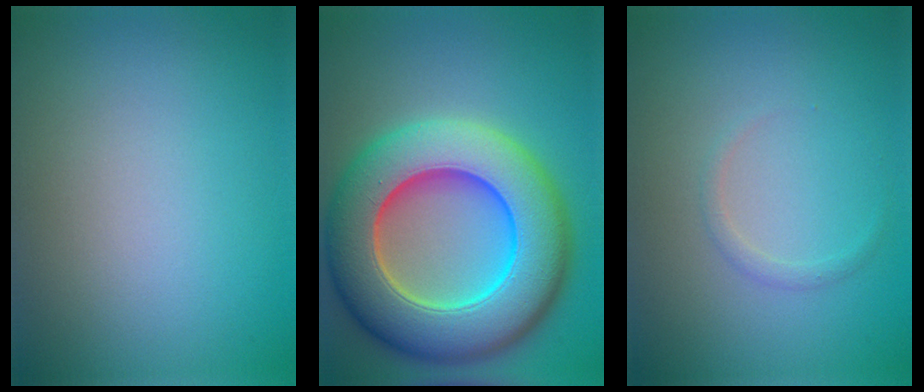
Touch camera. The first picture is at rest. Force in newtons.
{"total": 13.5, "press": 13.5, "slide": 0.6}
{"total": 0.8, "press": 0.8, "slide": 0.0}